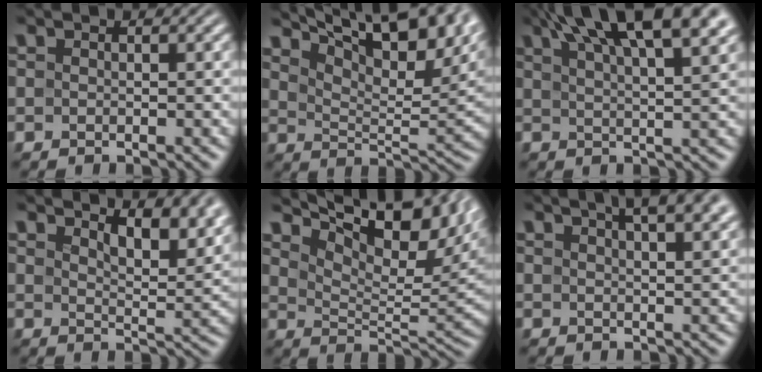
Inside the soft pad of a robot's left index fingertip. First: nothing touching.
{"total": 13.9, "force": [9.1, 4.7, 9.4], "torque": [-0.137, 0.026, 0.126]}
{"total": 11.8, "force": [7.7, 3.3, 8.3], "torque": [-0.099, 0.041, 0.094]}
{"total": 6.8, "force": [5.2, 2.3, 3.8], "torque": [-0.046, 0.005, 0.064]}
{"total": 10.8, "force": [6.9, 3.8, 7.4], "torque": [-0.112, 0.013, 0.116]}
{"total": 7.3, "force": [4.8, 2.9, 4.6], "torque": [-0.022, 0.041, 0.035]}